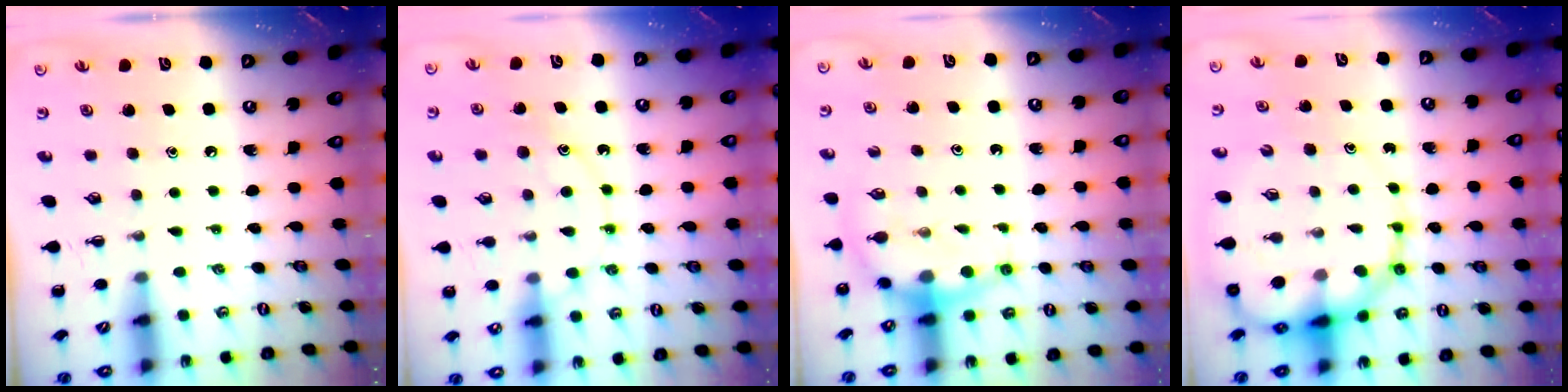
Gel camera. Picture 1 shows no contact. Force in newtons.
{"total": 12.4, "press": 12.4, "slide": 0.6}
{"total": 7.4, "press": 7.3, "slide": 1.2}
{"total": 18.0, "press": 17.5, "slide": 4.3}